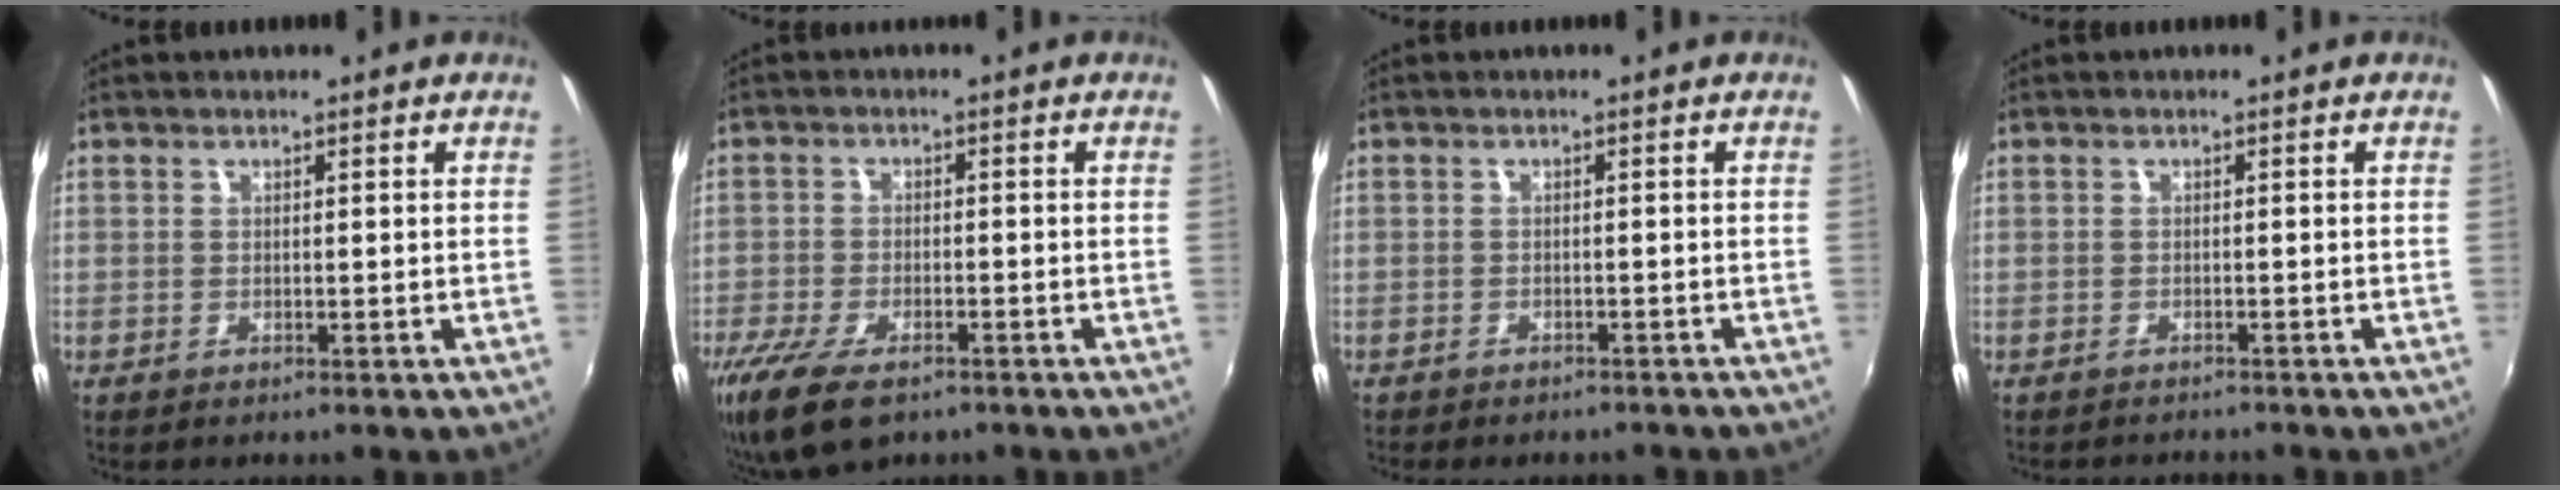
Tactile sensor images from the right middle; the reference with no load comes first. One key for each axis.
{"total": 11.6, "fx": -7.7, "fy": 4.9, "fz": 7.2, "tx": -0.176, "ty": -0.040, "tz": -0.139}
{"total": 5.0, "fx": -4.5, "fy": 1.4, "fz": 1.6, "tx": -0.042, "ty": -0.016, "tz": -0.064}
{"total": 3.0, "fx": -2.9, "fy": 0.5, "fz": 0.7, "tx": -0.022, "ty": -0.014, "tz": -0.047}